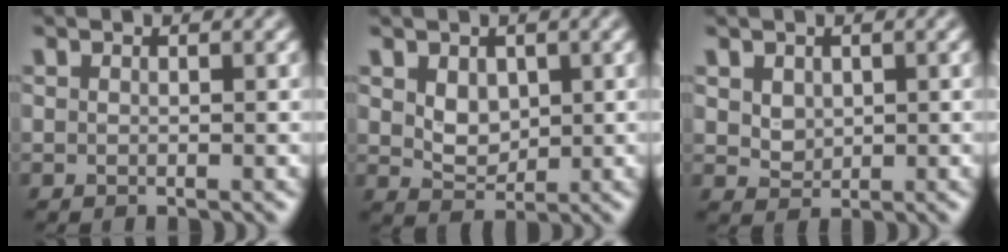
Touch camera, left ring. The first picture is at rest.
{"total": 2.4, "force": [0.8, 1.8, 1.5], "torque": [-0.030, -0.005, 0.019]}
{"total": 1.6, "force": [0.6, 1.3, 0.8], "torque": [-0.019, -0.005, 0.019]}